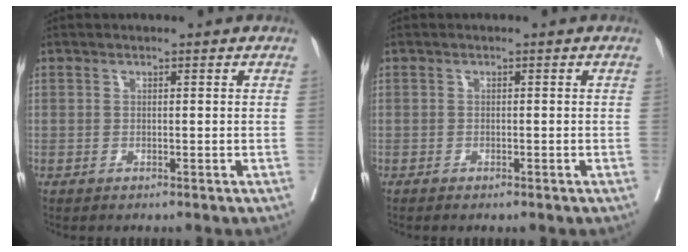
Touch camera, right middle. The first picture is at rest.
{"total": 1.3, "force": [-1.1, 0.4, 0.7], "torque": [-0.013, -0.003, -0.012]}